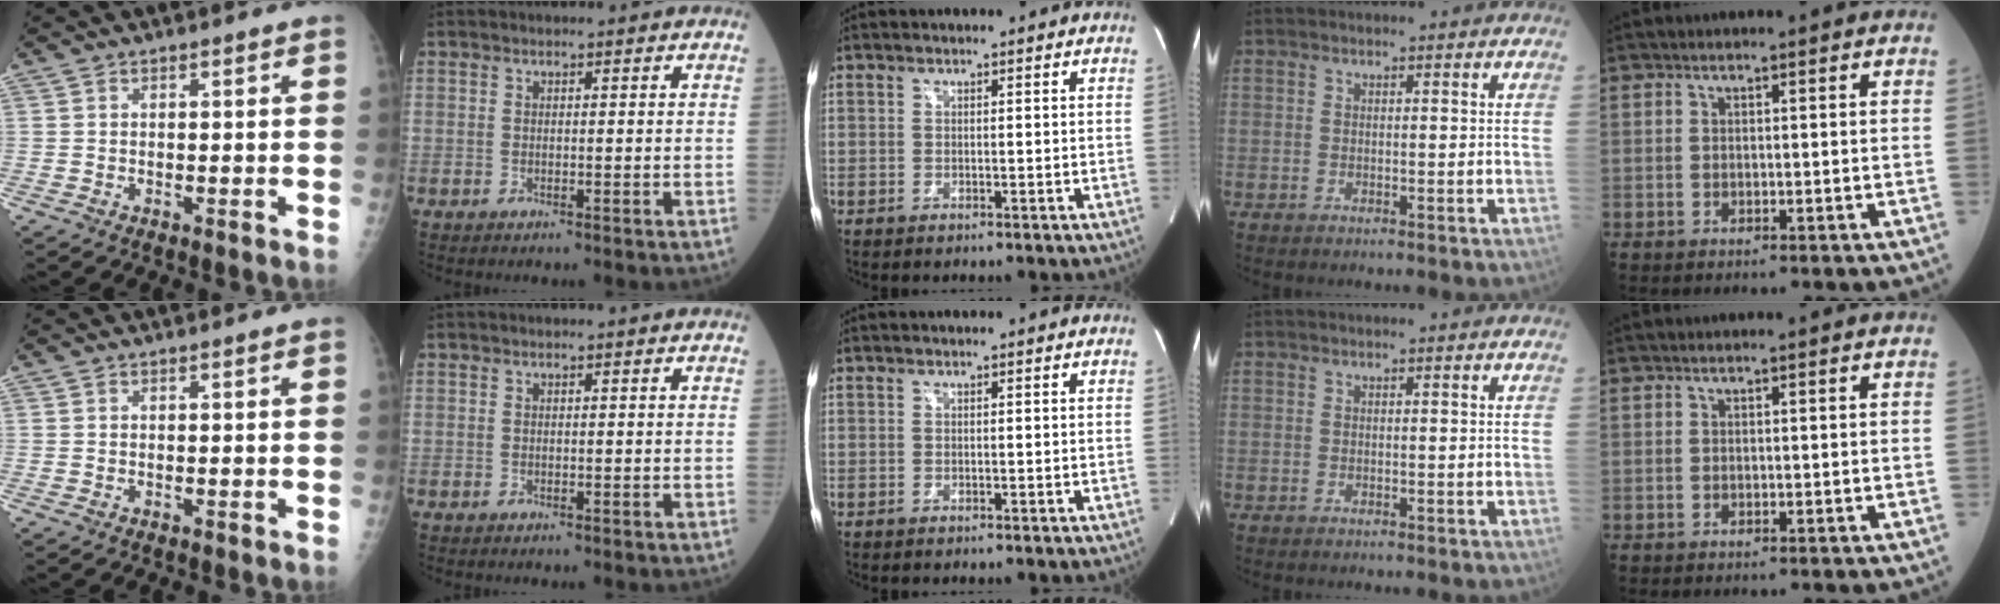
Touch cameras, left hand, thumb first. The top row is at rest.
{}